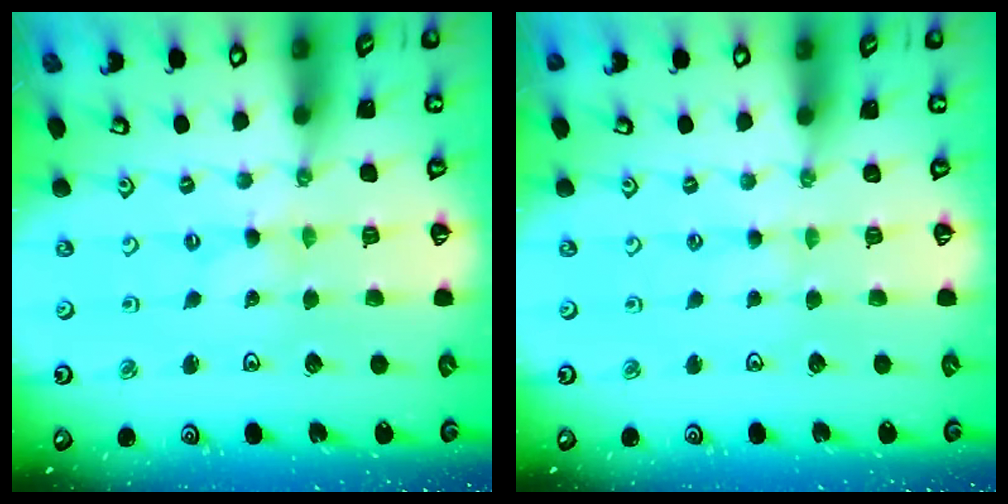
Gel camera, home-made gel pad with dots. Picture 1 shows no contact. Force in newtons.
{"total": 1.0, "press": 1.0, "slide": 0.2}